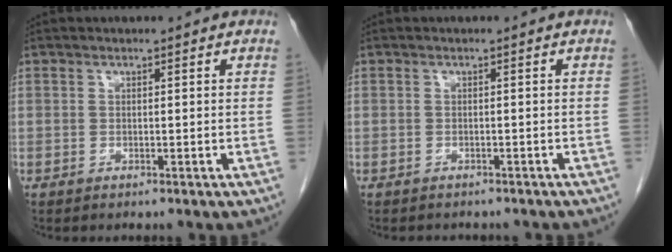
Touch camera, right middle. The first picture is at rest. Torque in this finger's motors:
{"motor_torque": [0.69, -0.69, 0.04, 0.01]}